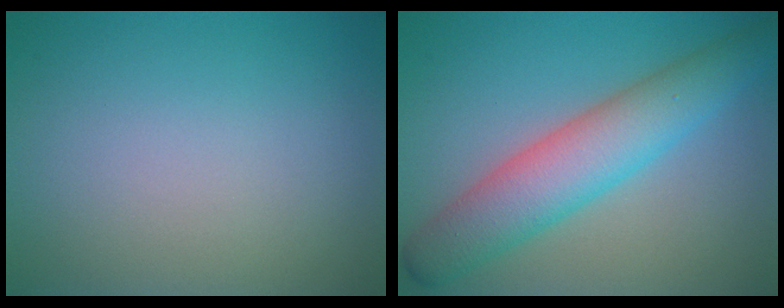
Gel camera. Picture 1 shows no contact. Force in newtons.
{"total": 6.4, "press": 6.4, "slide": 0.1}